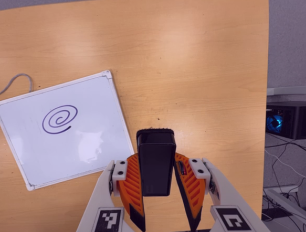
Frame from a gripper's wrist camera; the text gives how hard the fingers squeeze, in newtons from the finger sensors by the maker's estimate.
{"total": 6.1, "left": 4.9, "right": 7.3}